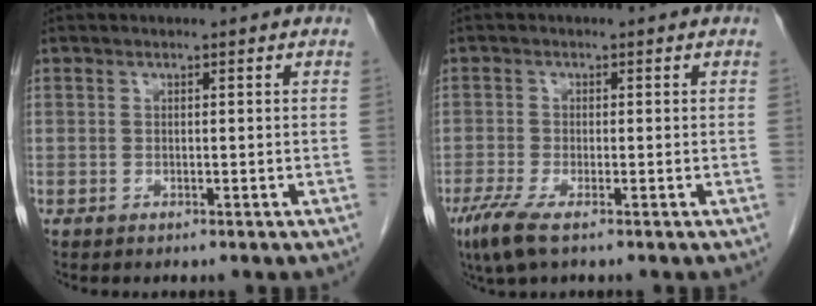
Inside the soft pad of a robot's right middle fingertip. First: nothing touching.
{"total": 4.2, "force": [-2.6, 0.7, 3.3], "torque": [-0.077, -0.015, -0.052]}